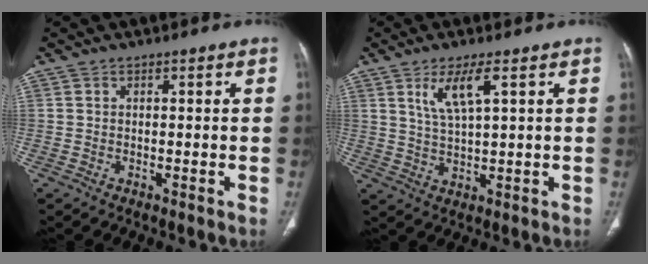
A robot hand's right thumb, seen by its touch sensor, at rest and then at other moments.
{"total": 6.3, "force": [2.9, 1.2, 5.4], "torque": [-0.114, -0.017, 0.065]}